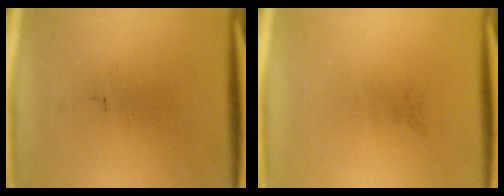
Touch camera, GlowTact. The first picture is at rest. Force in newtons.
{"total": 0.0}